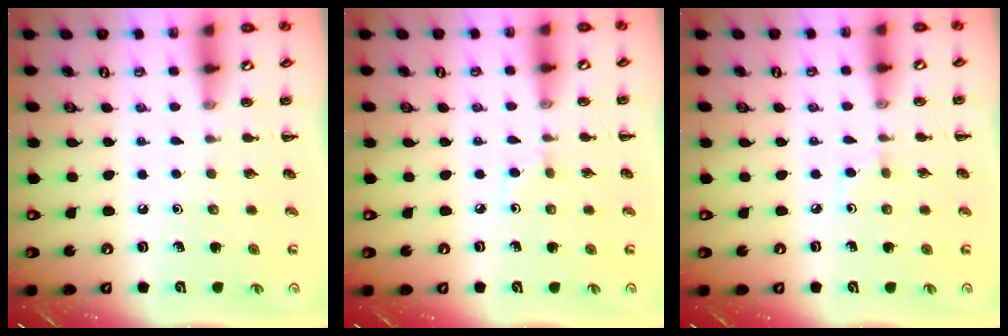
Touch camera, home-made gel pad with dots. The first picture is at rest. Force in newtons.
{"total": 2.0, "press": 1.7, "slide": 1.0}
{"total": 2.0, "press": 1.7, "slide": 1.0}